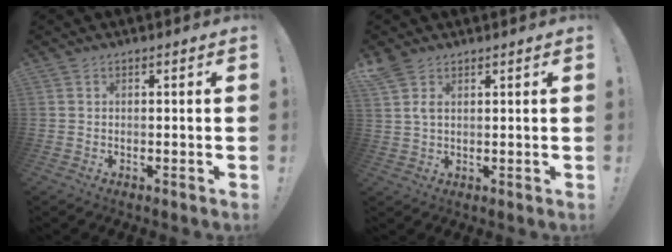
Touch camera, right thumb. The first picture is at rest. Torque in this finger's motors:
{"motor_torque": [0.01, 0.02, 0.11, -0.10, 0.00]}